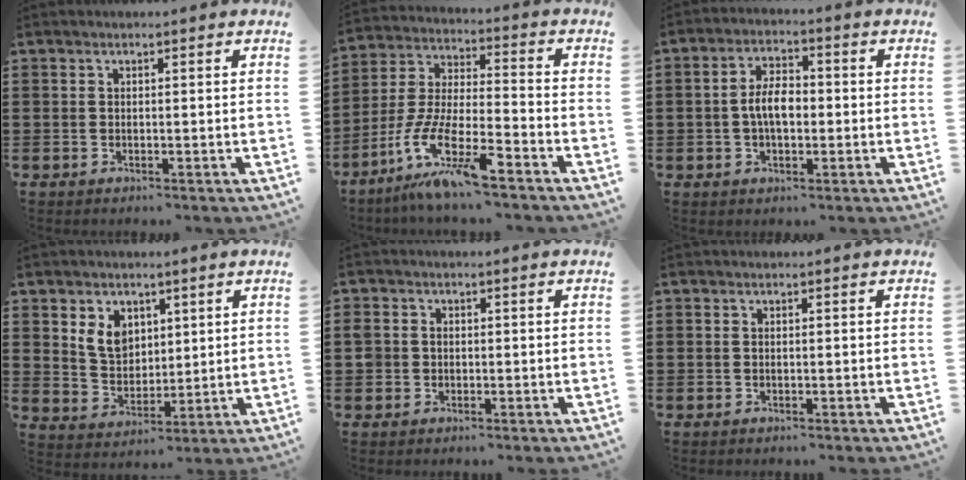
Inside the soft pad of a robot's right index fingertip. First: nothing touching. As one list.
[{"total": 11.4, "force": [-8.3, 1.3, 7.8], "torque": [-0.182, -0.011, -0.168]}, {"total": 5.4, "force": [-0.6, 2.8, 4.6], "torque": [-0.099, 0.003, -0.016]}, {"total": 6.2, "force": [2.7, 4.7, 2.9], "torque": [-0.068, 0.012, 0.050]}, {"total": 2.2, "force": [-0.2, 2.0, 0.7], "torque": [-0.022, 0.009, -0.006]}, {"total": 0.0}]